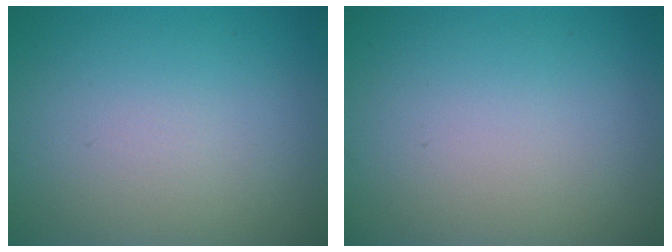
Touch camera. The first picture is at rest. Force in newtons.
{"total": 0.0}